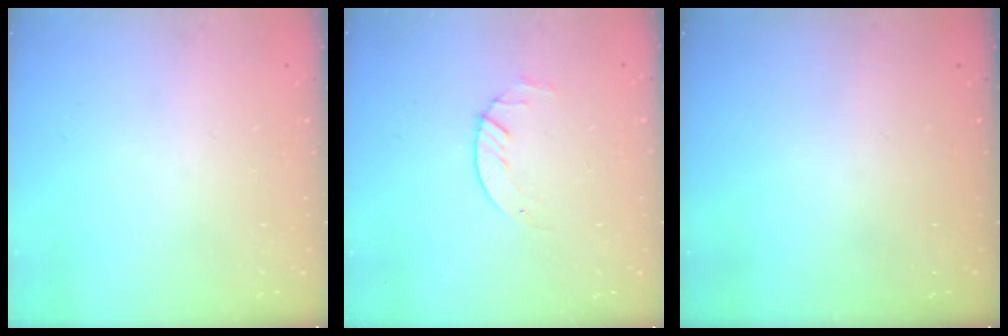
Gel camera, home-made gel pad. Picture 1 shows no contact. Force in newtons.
{"total": 1.4, "press": 1.4, "slide": 0.2}
{"total": 0.0}